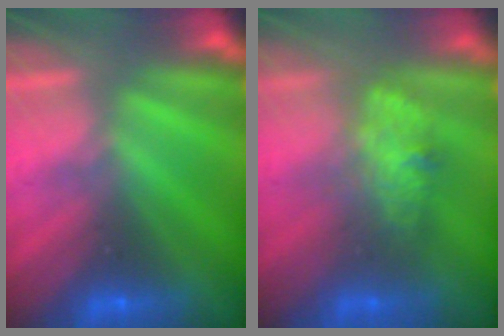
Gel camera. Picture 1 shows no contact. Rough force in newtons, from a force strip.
{"total": 2.6}